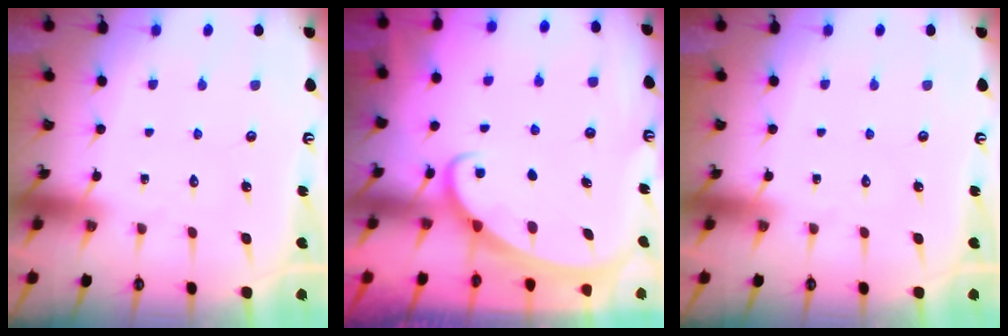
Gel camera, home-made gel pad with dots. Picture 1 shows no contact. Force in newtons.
{"total": 2.2, "press": 2.2, "slide": 0.1}
{"total": 0.0}